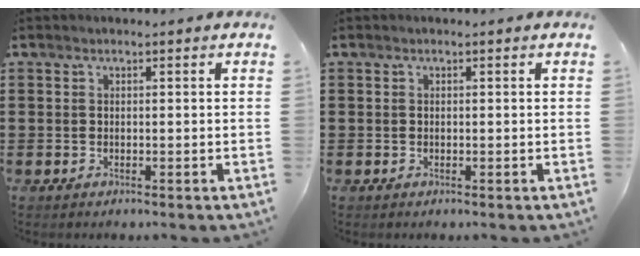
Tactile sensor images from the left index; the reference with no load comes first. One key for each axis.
{"total": 0.0}